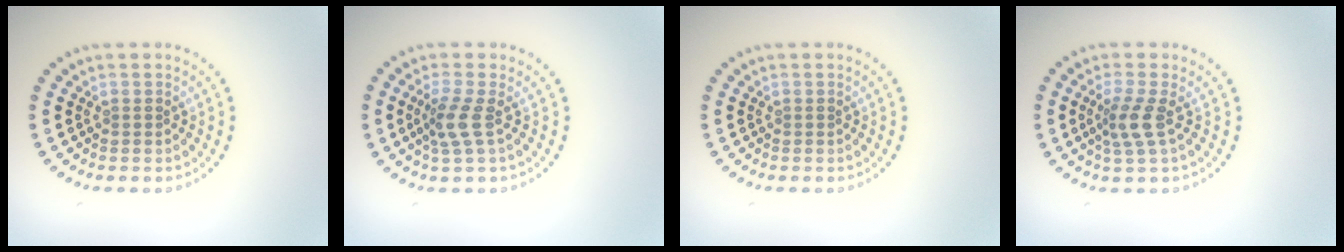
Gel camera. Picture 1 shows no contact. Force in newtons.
{"total": 2.4, "press": 1.8, "slide": 1.6}
{"total": 0.0}
{"total": 2.4, "press": 1.8, "slide": 1.6}